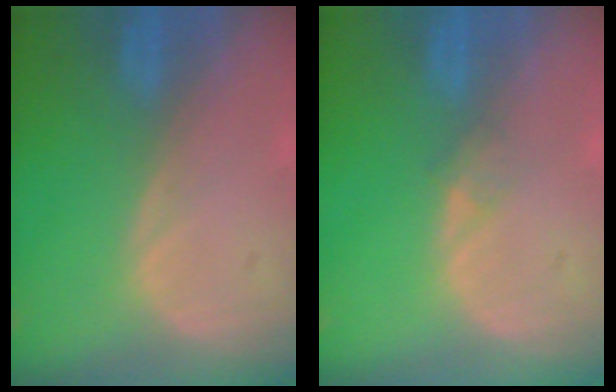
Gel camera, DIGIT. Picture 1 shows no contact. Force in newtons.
{"total": 1.1, "press": 1.0, "slide": 0.1}